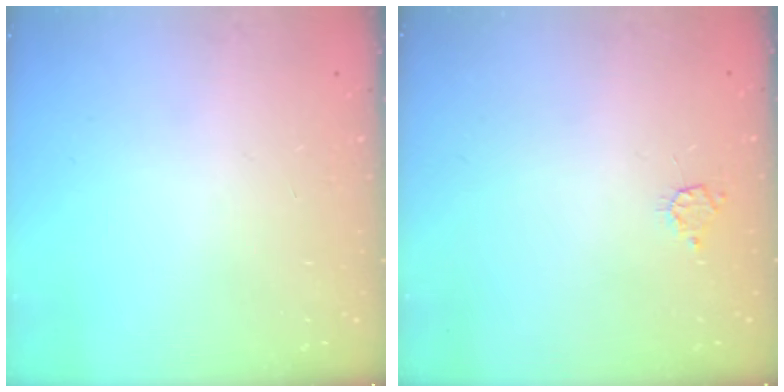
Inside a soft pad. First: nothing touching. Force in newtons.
{"total": 3.6, "press": 3.6, "slide": 0.4}